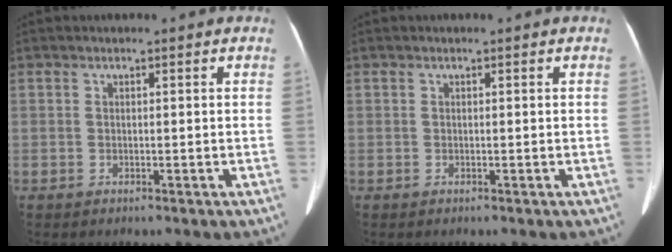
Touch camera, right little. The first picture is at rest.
{"total": 0.0}